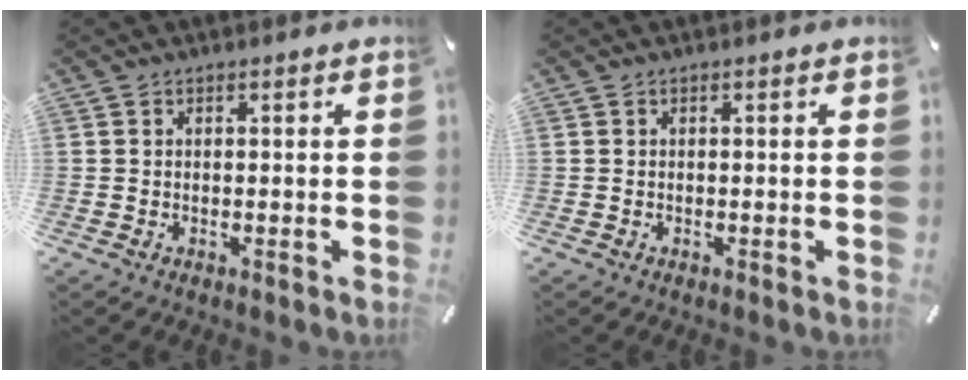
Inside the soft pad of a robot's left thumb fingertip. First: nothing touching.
{"total": 0.0}